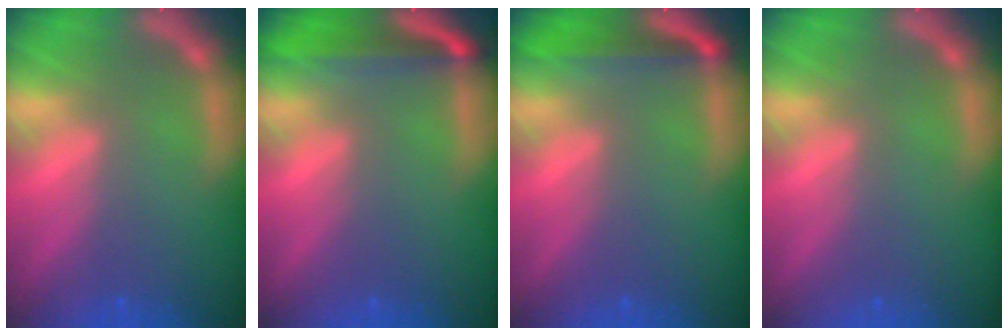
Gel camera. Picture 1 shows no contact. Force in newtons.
{"total": 5.0}
{"total": 4.0}
{"total": 0.0}